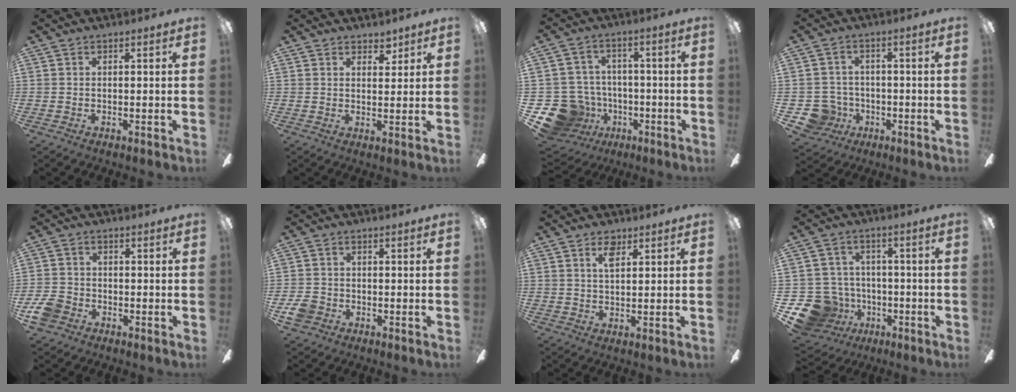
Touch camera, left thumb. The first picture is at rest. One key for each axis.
{"total": 3.5, "fx": 2.9, "fy": 1.7, "fz": 0.8, "tx": 0.003, "ty": -0.015, "tz": 0.050}
{"total": 14.7, "fx": -6.0, "fy": 12.3, "fz": 5.4, "tx": -0.140, "ty": 0.035, "tz": -0.088}
{"total": 7.4, "fx": -2.3, "fy": 6.9, "fz": 1.5, "tx": -0.059, "ty": 0.013, "tz": -0.041}
{"total": 5.9, "fx": -3.2, "fy": 4.4, "fz": 2.3, "tx": -0.060, "ty": 0.018, "tz": -0.063}
{"total": 4.4, "fx": -2.1, "fy": 3.4, "fz": 1.7, "tx": -0.043, "ty": 0.010, "tz": -0.042}
{"total": 4.2, "fx": 2.3, "fy": 1.9, "fz": 3.0, "tx": -0.050, "ty": -0.001, "tz": 0.036}
{"total": 13.6, "fx": -5.7, "fy": 11.3, "fz": 4.8, "tx": -0.125, "ty": 0.035, "tz": -0.090}